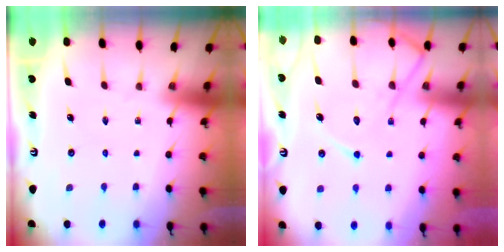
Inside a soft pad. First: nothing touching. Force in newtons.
{"total": 13.4, "press": 13.4, "slide": 1.4}